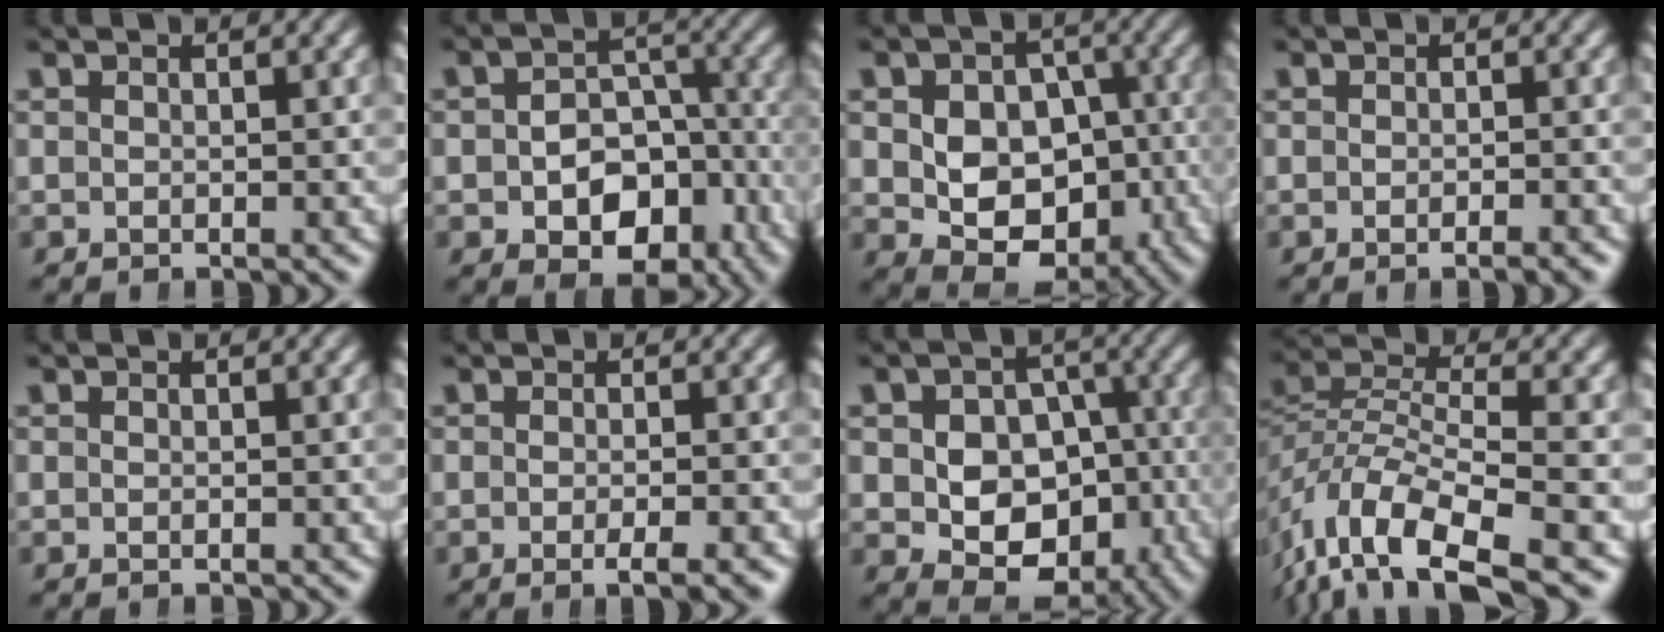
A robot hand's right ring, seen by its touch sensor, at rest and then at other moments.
{"total": 7.2, "force": [-3.4, 4.8, 4.1], "torque": [-0.052, -0.031, -0.041]}
{"total": 10.5, "force": [-2.9, 8.2, 5.9], "torque": [-0.110, -0.056, -0.031]}
{"total": 1.2, "force": [-1.0, 0.1, 0.8], "torque": [-0.010, 0.002, -0.019]}
{"total": 0.0}
{"total": 2.8, "force": [-1.8, 0.4, 2.0], "torque": [-0.033, -0.004, -0.030]}
{"total": 10.1, "force": [-2.9, 7.9, 5.6], "torque": [-0.092, -0.056, -0.030]}
{"total": 8.3, "force": [-3.6, 4.4, 6.0], "torque": [-0.131, -0.034, -0.045]}